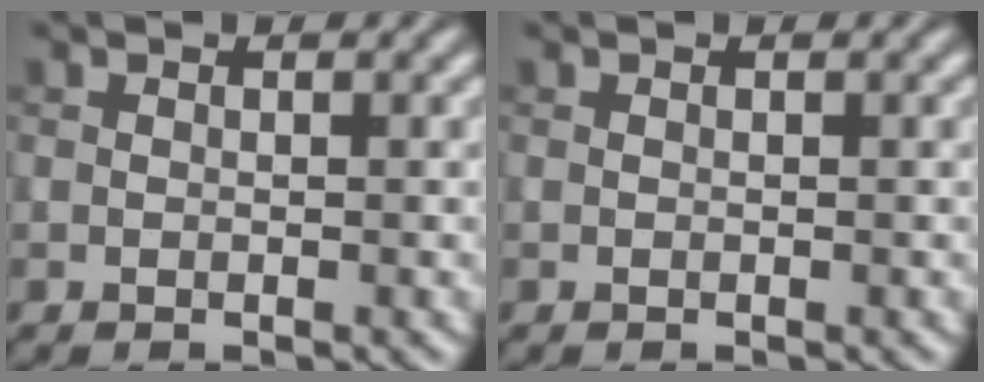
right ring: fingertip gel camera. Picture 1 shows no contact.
{"total": 0.0}